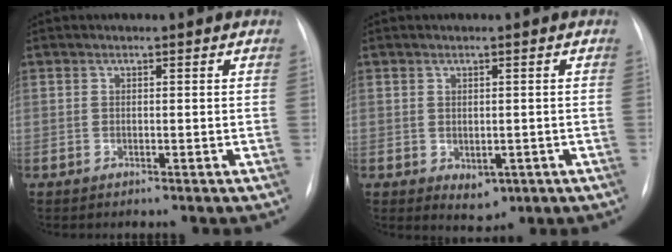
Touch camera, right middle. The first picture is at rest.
{"total": 3.2, "force": [-0.9, 2.2, 2.1], "torque": [-0.026, -0.003, 0.001]}